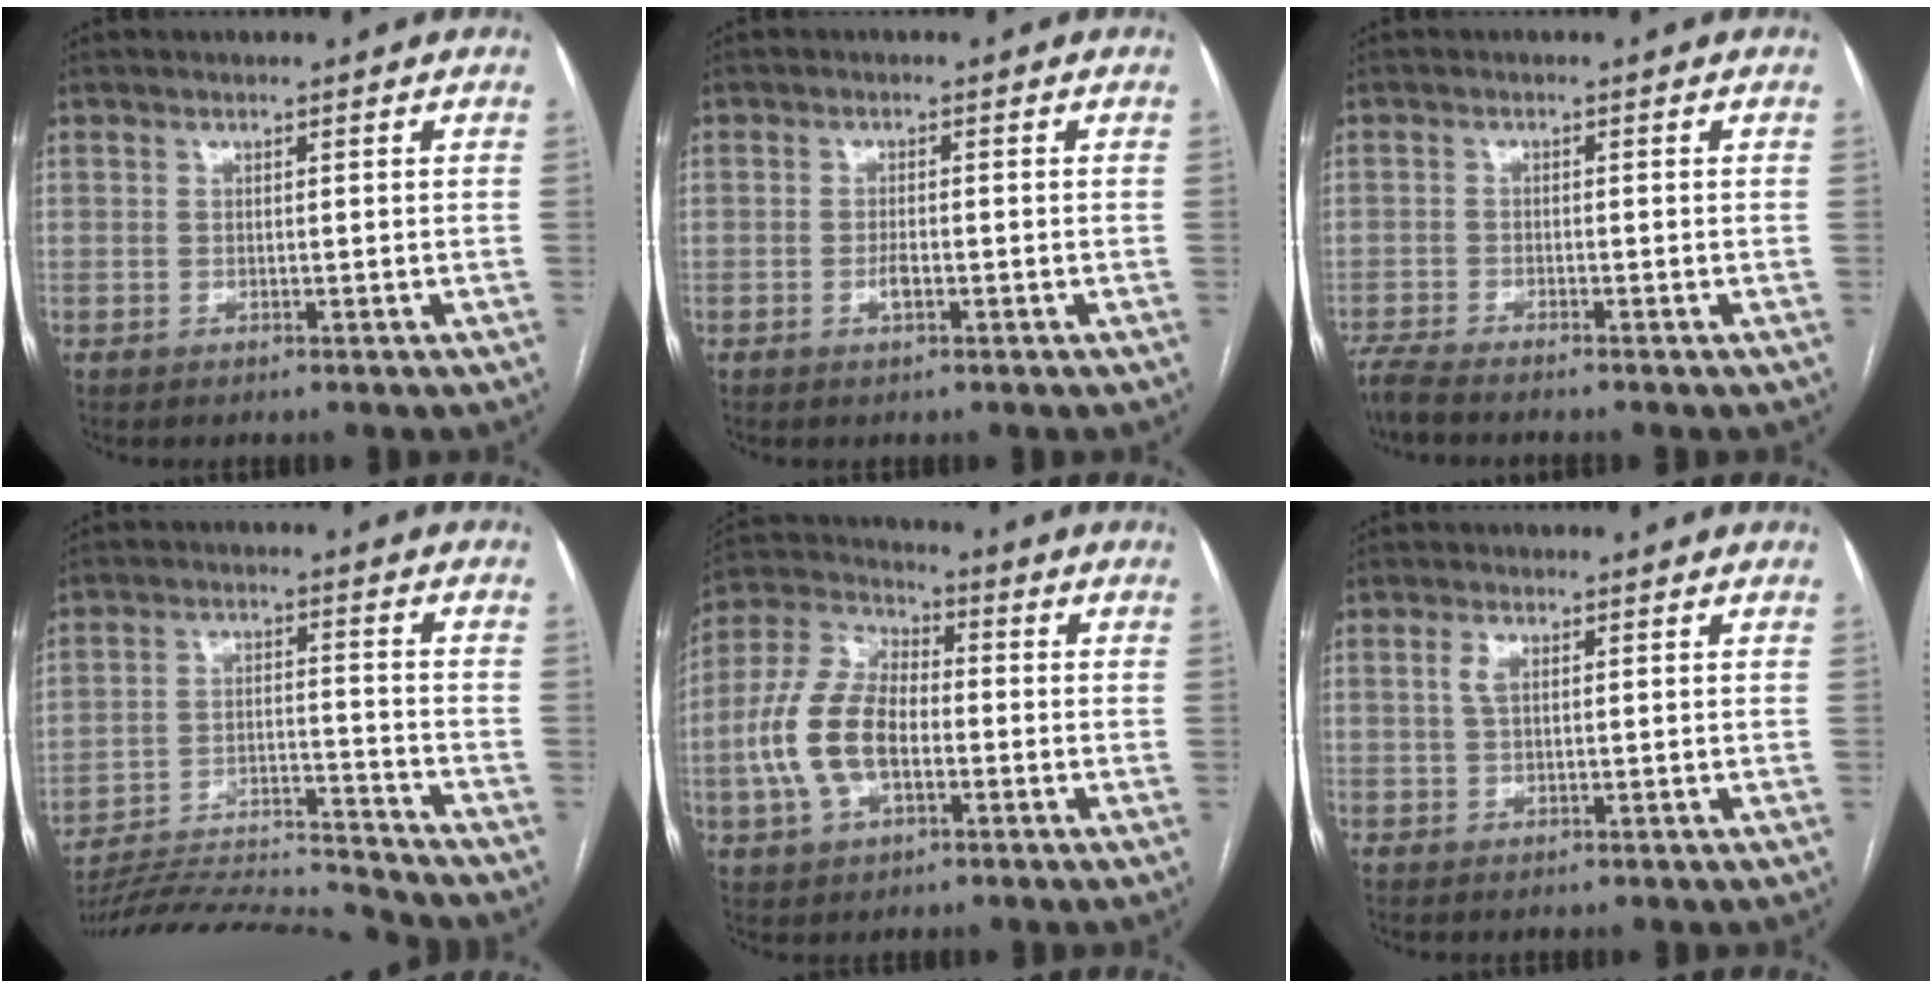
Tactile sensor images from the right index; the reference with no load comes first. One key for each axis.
{"total": 1.8, "fx": -0.7, "fy": 0.5, "fz": 1.6, "tx": -0.031, "ty": 0.001, "tz": -0.012}
{"total": 3.6, "fx": -3.3, "fy": -0.3, "fz": 1.5, "tx": -0.030, "ty": -0.015, "tz": -0.063}
{"total": 15.9, "fx": -15.7, "fy": -1.0, "fz": 2.6, "tx": -0.047, "ty": 0.009, "tz": -0.250}
{"total": 12.5, "fx": -2.4, "fy": 6.8, "fz": 10.2, "tx": -0.238, "ty": 0.021, "tz": -0.047}
{"total": 2.1, "fx": 0.6, "fy": 1.0, "fz": 1.8, "tx": -0.041, "ty": 0.006, "tz": 0.015}